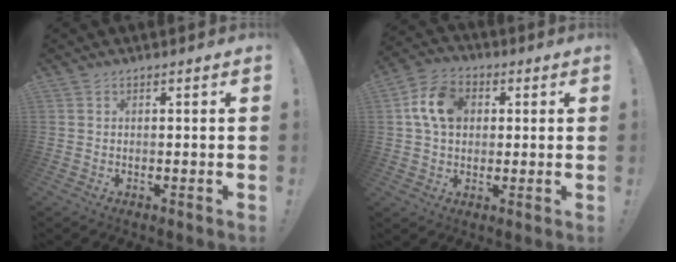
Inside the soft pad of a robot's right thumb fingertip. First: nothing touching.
{"total": 12.0, "force": [2.7, 8.9, 7.6], "torque": [-0.125, 0.013, 0.054]}